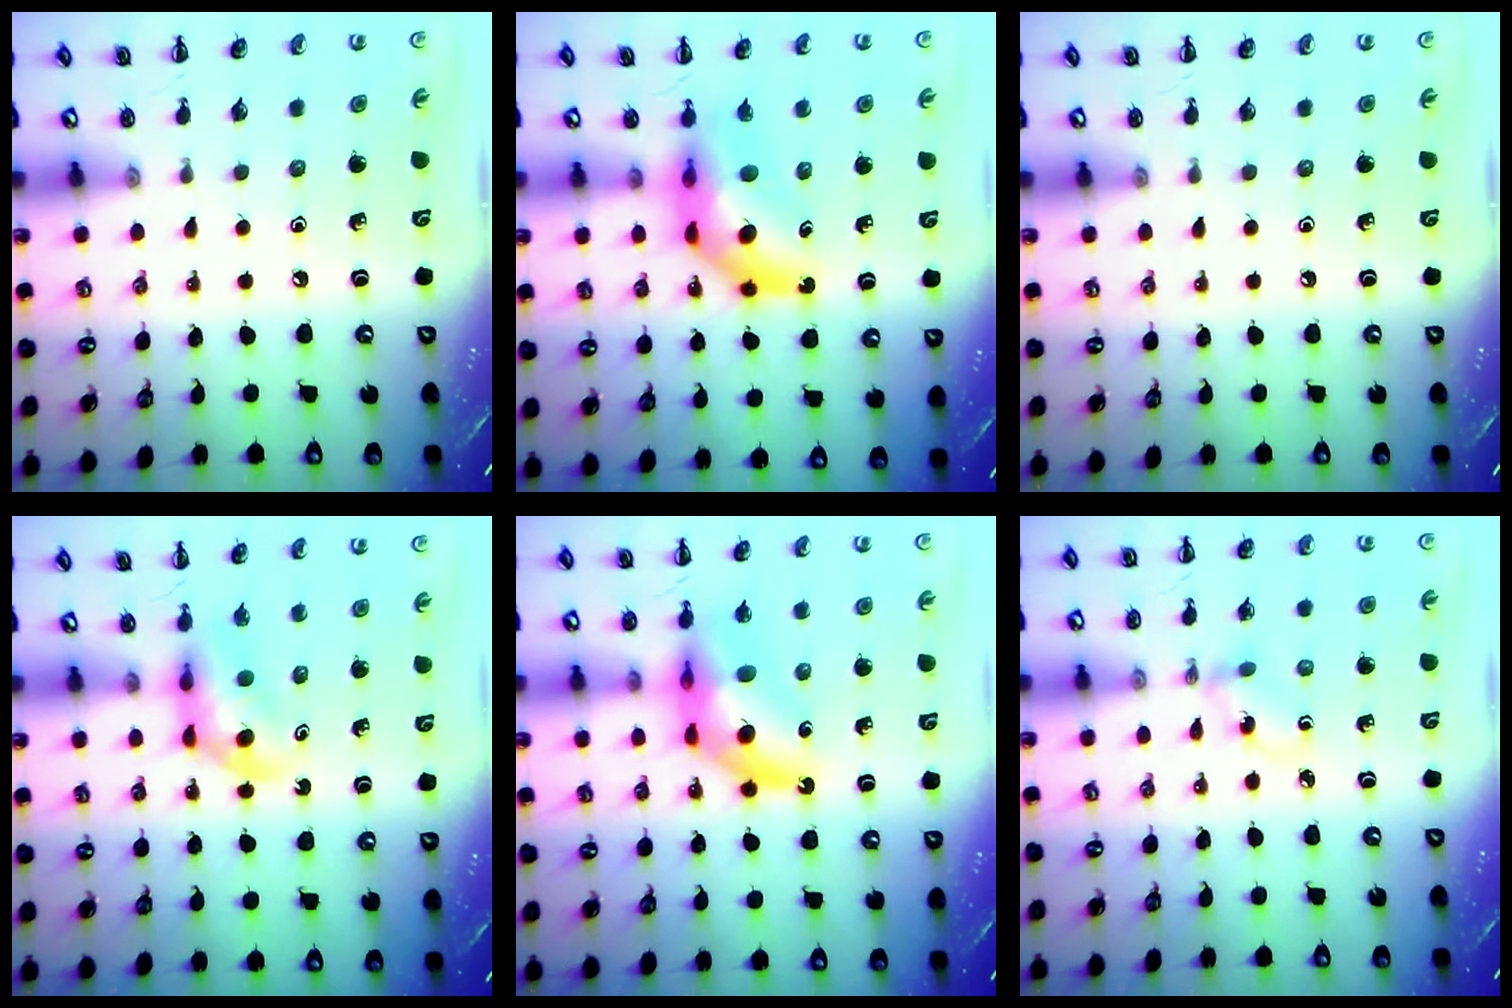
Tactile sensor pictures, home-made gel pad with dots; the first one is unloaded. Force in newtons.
{"total": 9.3, "press": 8.8, "slide": 3.2}
{"total": 0.0}
{"total": 5.2, "press": 5.1, "slide": 0.7}
{"total": 11.5, "press": 10.9, "slide": 3.5}
{"total": 1.5, "press": 1.3, "slide": 0.7}